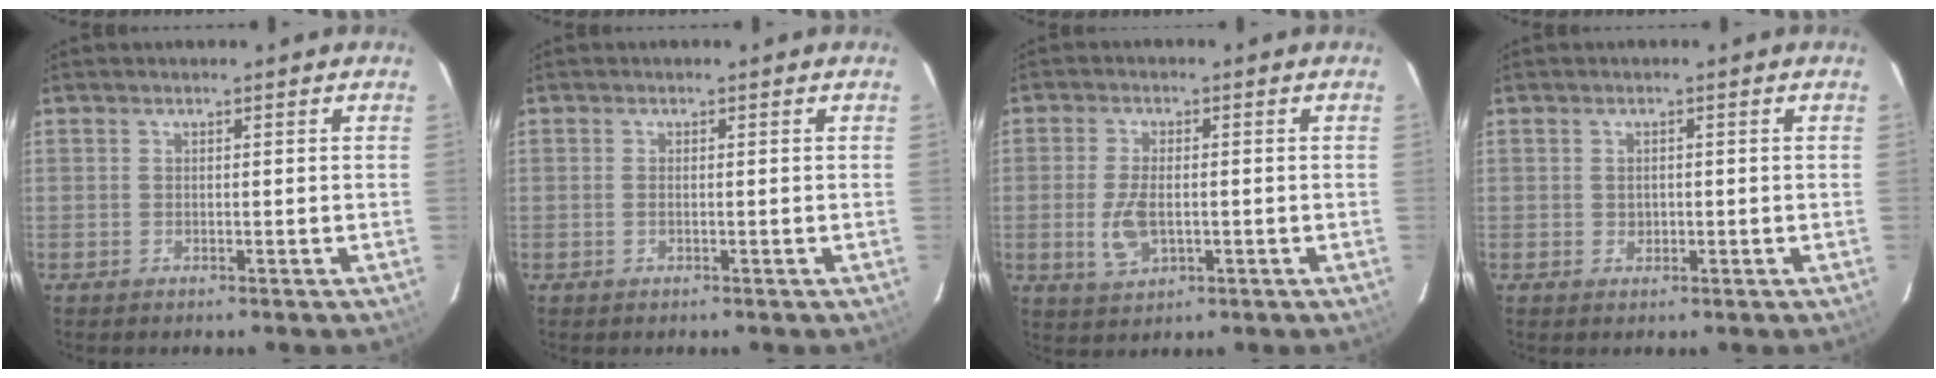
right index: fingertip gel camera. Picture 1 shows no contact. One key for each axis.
{"total": 0.7, "fx": -0.2, "fy": 0.1, "fz": 0.7, "tx": -0.015, "ty": 0.001, "tz": -0.004}
{"total": 6.3, "fx": -1.1, "fy": 3.2, "fz": 5.3, "tx": -0.115, "ty": -0.005, "tz": -0.017}
{"total": 1.2, "fx": 0.0, "fy": 1.2, "fz": 0.3, "tx": -0.003, "ty": 0.001, "tz": 0.002}